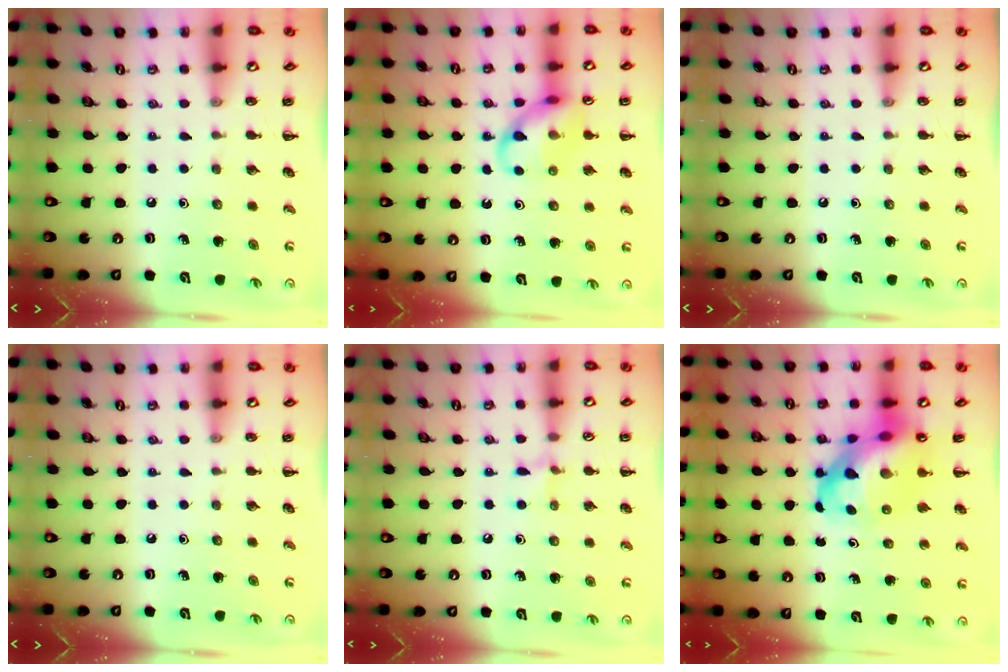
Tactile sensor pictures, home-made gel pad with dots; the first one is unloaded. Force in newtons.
{"total": 11.6, "press": 11.5, "slide": 1.6}
{"total": 0.0}
{"total": 0.0}
{"total": 6.0, "press": 5.7, "slide": 1.8}
{"total": 15.2, "press": 14.7, "slide": 3.9}